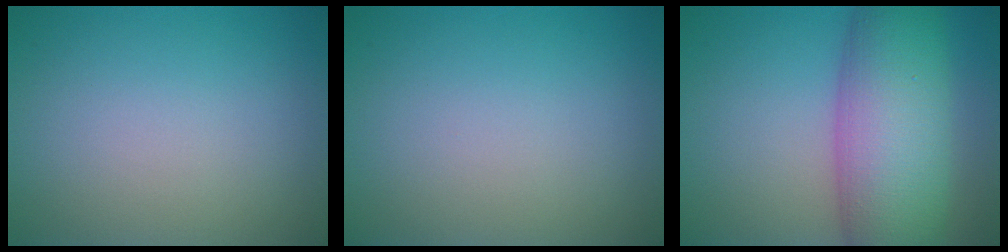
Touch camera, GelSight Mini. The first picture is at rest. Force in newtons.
{"total": 0.0}
{"total": 11.2, "press": 11.2, "slide": 0.4}